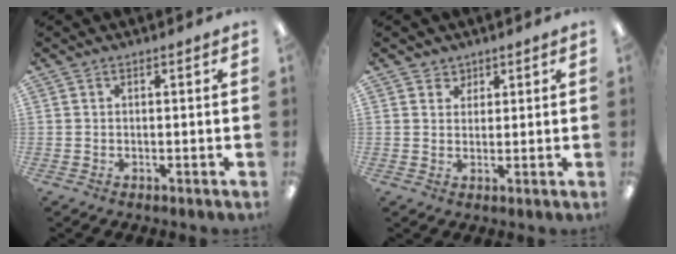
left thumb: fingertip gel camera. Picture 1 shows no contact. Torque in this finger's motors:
{"motor_torque": [-0.02, -0.04, -0.26, -0.18, -0.02]}